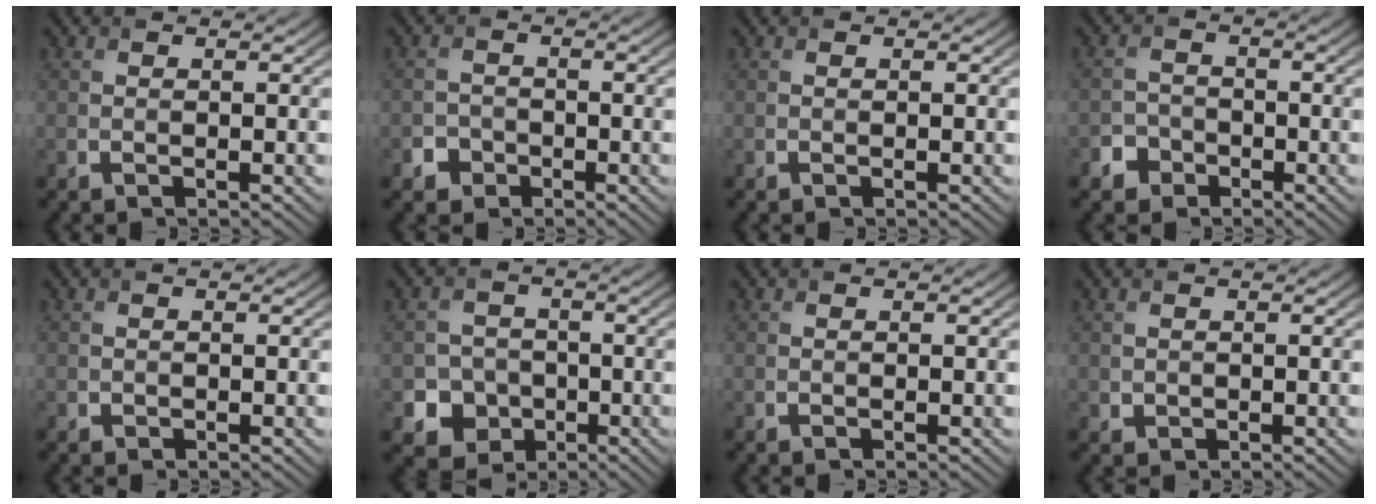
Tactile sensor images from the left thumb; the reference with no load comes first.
{"total": 2.2, "force": [-1.3, 1.7, 0.5], "torque": [-0.004, 0.000, -0.028]}
{"total": 0.0}
{"total": 2.7, "force": [-1.8, 2.0, 0.5], "torque": [-0.007, 0.001, -0.039]}
{"total": 0.0}
{"total": 5.9, "force": [-2.1, 5.2, 1.7], "torque": [-0.030, -0.007, -0.059]}
{"total": 0.0}
{"total": 0.7, "force": [0.3, 0.6, 0.1], "torque": [-0.006, -0.005, 0.010]}